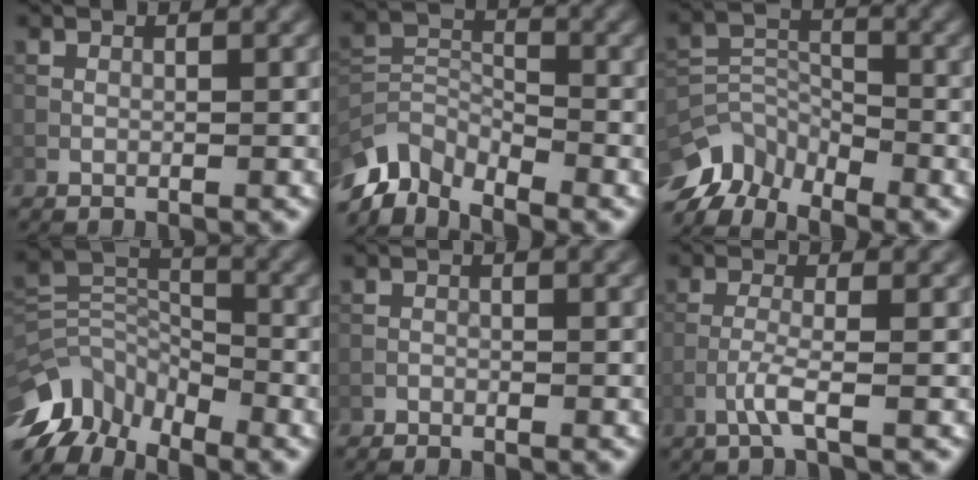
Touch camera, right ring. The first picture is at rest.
{"total": 5.8, "force": [-4.8, 2.6, 2.1], "torque": [-0.039, -0.005, -0.103]}
{"total": 6.9, "force": [-5.7, 3.2, 2.2], "torque": [-0.036, -0.006, -0.118]}
{"total": 9.1, "force": [-6.8, 4.7, 3.7], "torque": [-0.076, 0.006, -0.134]}
{"total": 0.8, "force": [-0.7, 0.2, 0.0], "torque": [-0.001, 0.000, -0.017]}
{"total": 2.2, "force": [-1.1, 0.1, 1.8], "torque": [-0.039, 0.005, -0.034]}